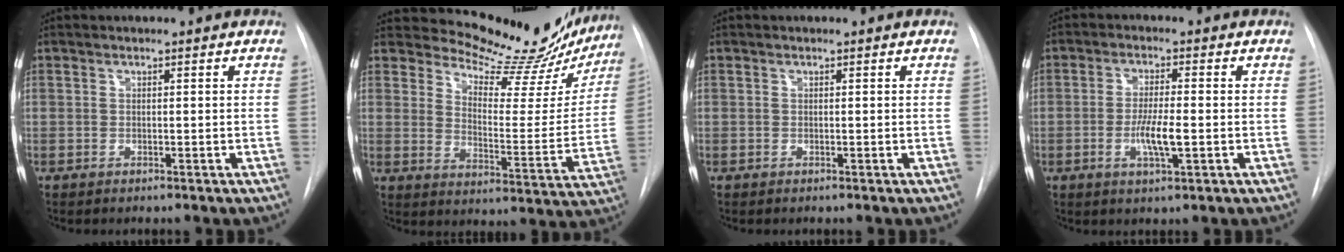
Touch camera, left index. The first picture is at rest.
{"total": 19.3, "force": [18.0, 5.0, 4.9], "torque": [-0.053, -0.075, 0.215]}
{"total": 0.0}
{"total": 5.3, "force": [-1.6, 0.7, 5.0], "torque": [-0.100, -0.013, -0.027]}